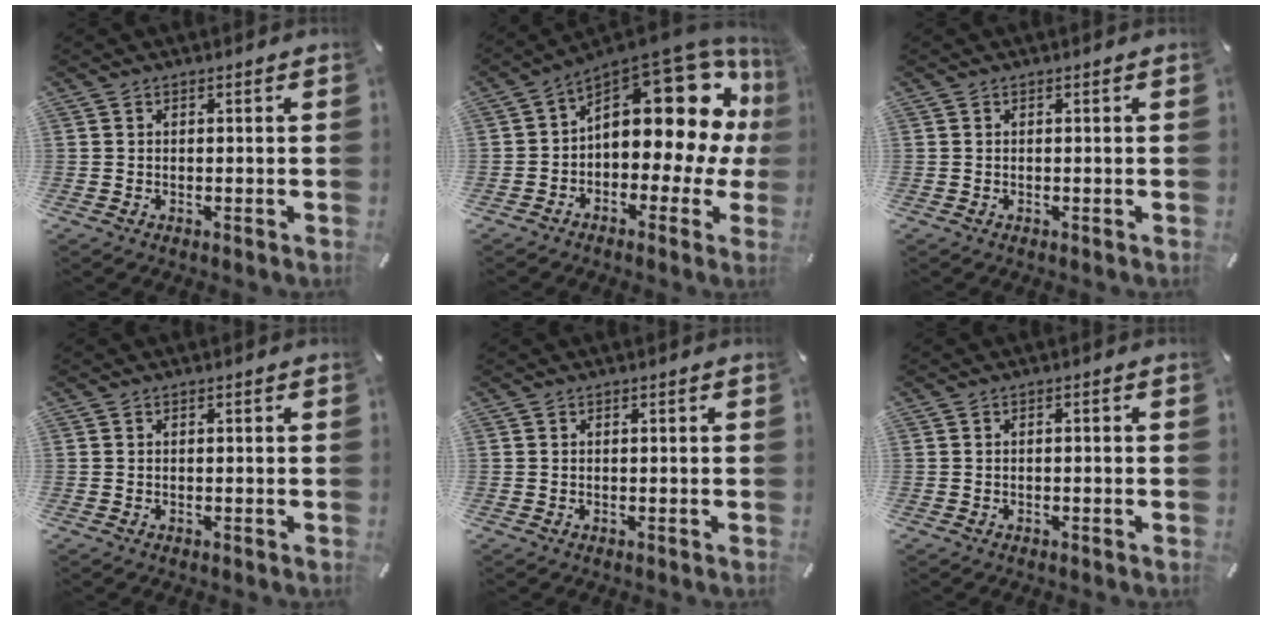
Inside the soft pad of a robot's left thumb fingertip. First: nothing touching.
{"total": 19.0, "force": [7.6, 9.7, 14.4], "torque": [-0.178, -0.076, 0.125]}
{"total": 0.0}
{"total": 0.0}
{"total": 0.0}
{"total": 0.9, "force": [-0.6, 0.3, 0.6], "torque": [-0.011, 0.001, -0.011]}